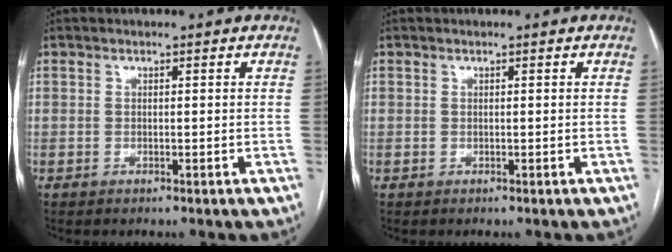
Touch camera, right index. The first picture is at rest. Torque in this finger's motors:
{"motor_torque": [0.05, 0.05, -0.20, -0.07]}